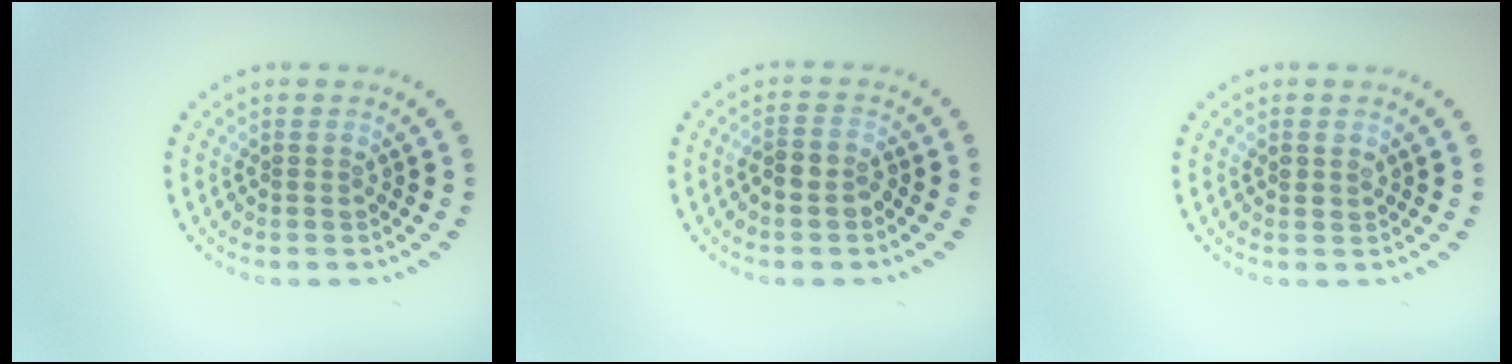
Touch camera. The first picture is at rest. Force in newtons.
{"total": 2.1, "press": 1.8, "slide": 1.1}
{"total": 0.9, "press": 0.9, "slide": 0.3}